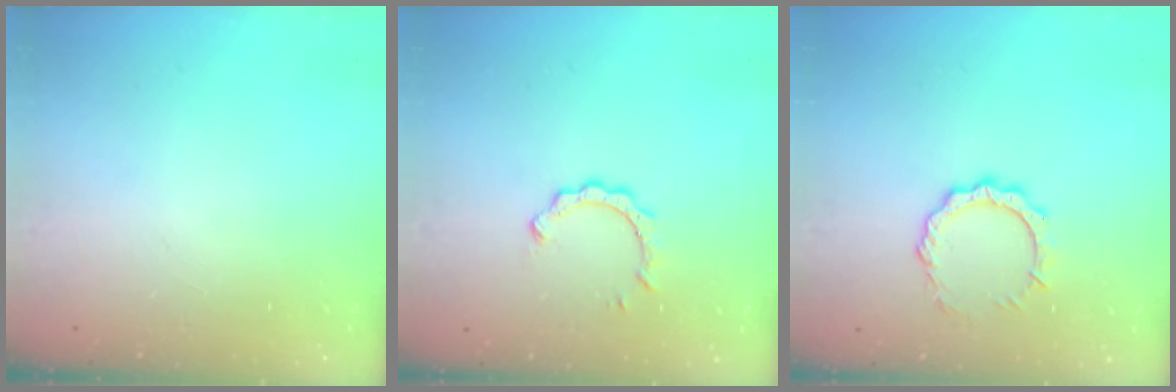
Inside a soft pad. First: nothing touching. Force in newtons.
{"total": 4.5, "press": 4.5, "slide": 0.5}
{"total": 7.8, "press": 7.8, "slide": 0.6}